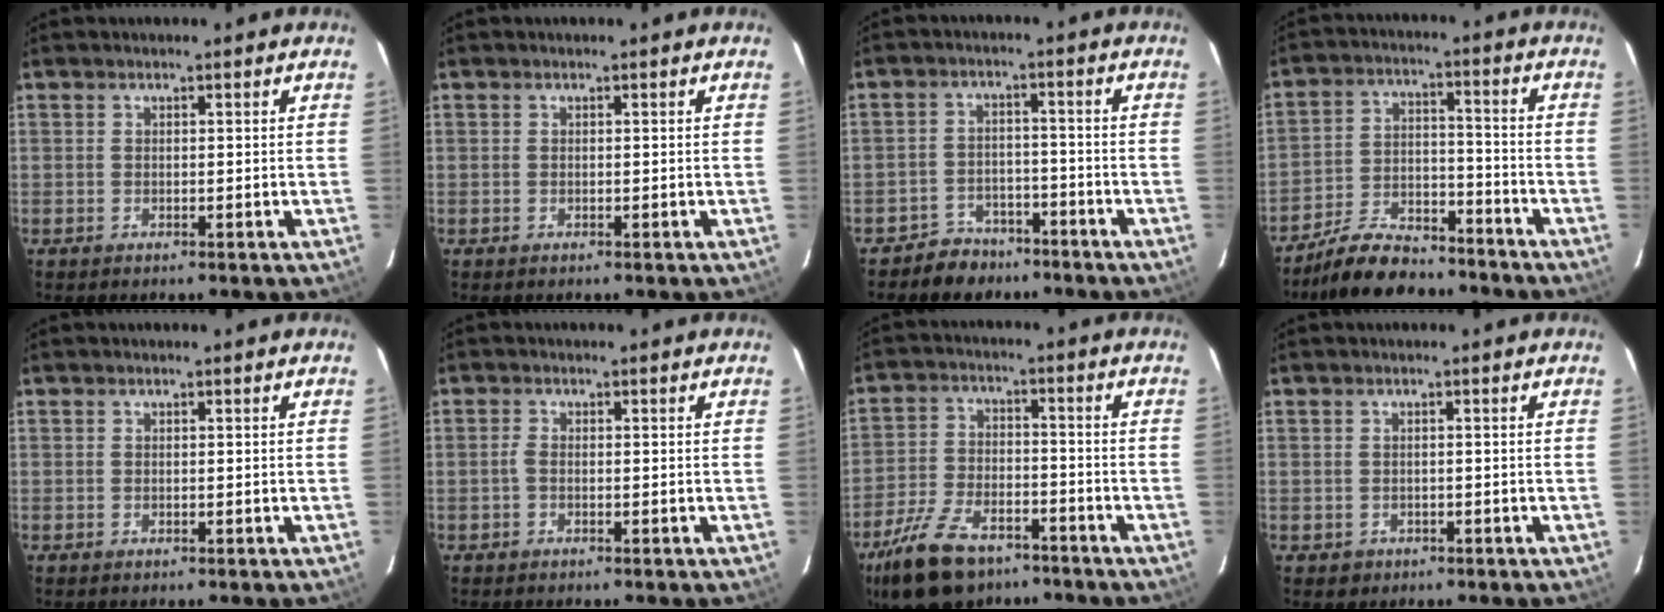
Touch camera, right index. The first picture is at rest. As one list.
[{"total": 0.0}, {"total": 6.3, "force": [-4.9, 3.9, 0.8], "torque": [-0.030, 0.023, -0.074]}, {"total": 13.4, "force": [-11.2, 4.9, 5.5], "torque": [-0.119, 0.011, -0.182]}, {"total": 0.0}, {"total": 1.2, "force": [-0.4, 0.5, 1.0], "torque": [-0.022, 0.003, -0.010]}, {"total": 15.2, "force": [-10.7, 7.4, 7.9], "torque": [-0.179, -0.013, -0.187]}, {"total": 1.7, "force": [-0.7, 1.5, 0.4], "torque": [-0.009, 0.002, -0.002]}]